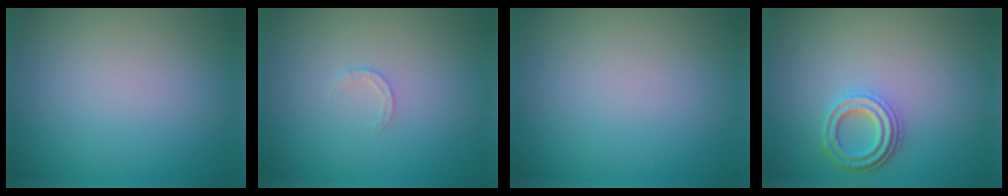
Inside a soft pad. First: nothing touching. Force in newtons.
{"total": 0.9, "press": 0.9, "slide": 0.2}
{"total": 0.0}
{"total": 3.3, "press": 2.7, "slide": 2.0}